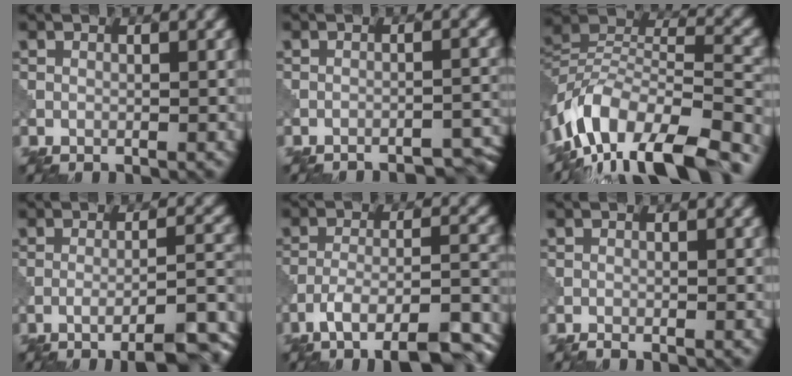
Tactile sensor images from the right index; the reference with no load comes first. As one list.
[{"total": 5.2, "force": [-4.8, 0.9, 1.6], "torque": [-0.014, 0.018, -0.057]}, {"total": 14.4, "force": [-10.2, 5.8, 8.3], "torque": [-0.174, 0.019, -0.173]}, {"total": 9.3, "force": [-6.4, 1.9, 6.5], "torque": [-0.077, 0.008, -0.074]}, {"total": 12.2, "force": [-9.3, 3.2, 7.2], "torque": [-0.105, -0.002, -0.127]}, {"total": 0.6, "force": [-0.6, 0.0, 0.2], "torque": [-0.001, -0.002, -0.015]}]